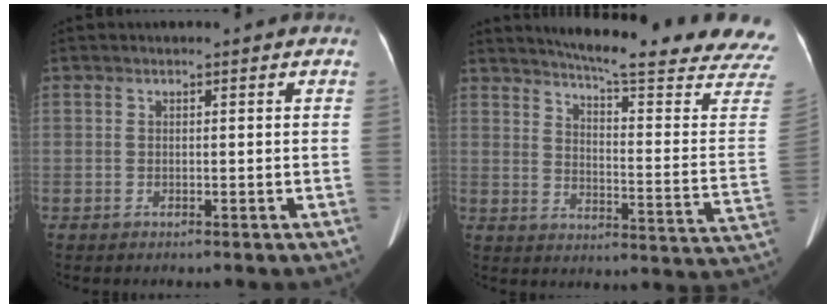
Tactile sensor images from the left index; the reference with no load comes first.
{"total": 24.4, "force": [22.1, -0.6, 10.3], "torque": [-0.148, -0.111, 0.264]}